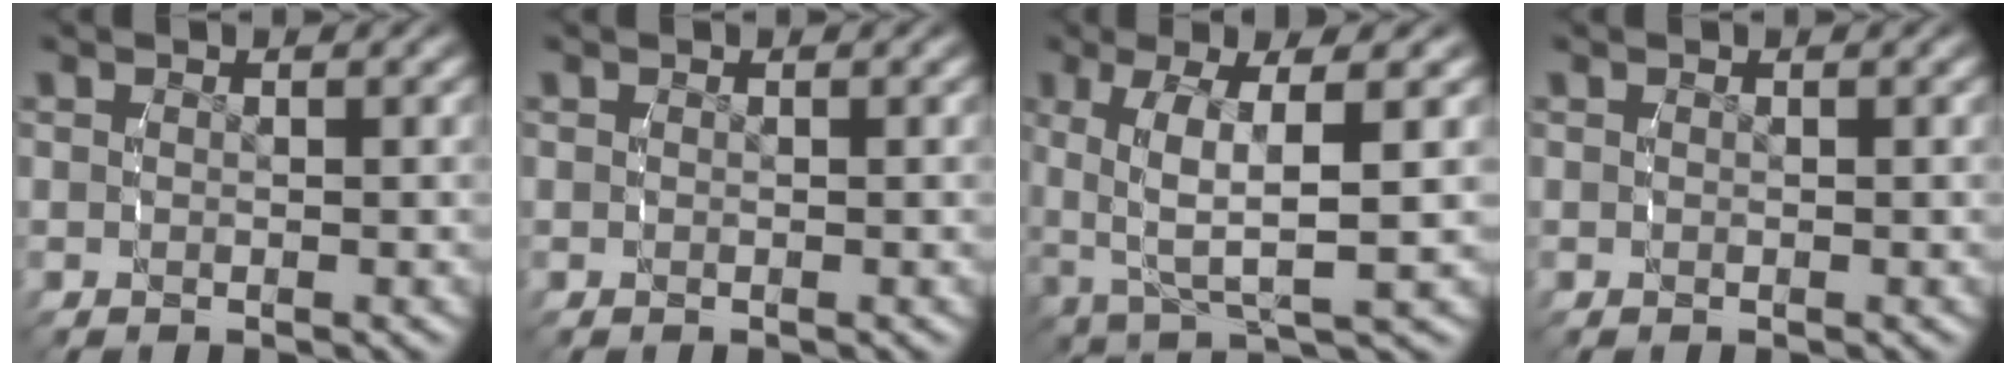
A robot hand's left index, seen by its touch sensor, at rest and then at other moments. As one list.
[{"total": 0.0}, {"total": 5.8, "force": [0.3, 2.0, 5.4], "torque": [-0.101, -0.002, 0.014]}, {"total": 0.0}]